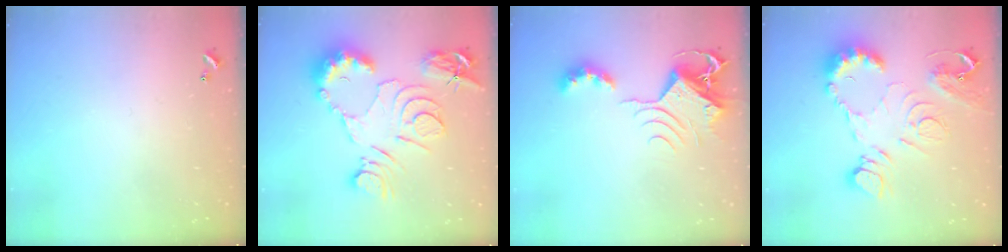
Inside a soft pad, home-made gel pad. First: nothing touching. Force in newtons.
{"total": 15.6, "press": 15.6, "slide": 1.3}
{"total": 8.4, "press": 8.4, "slide": 0.4}
{"total": 15.4, "press": 15.3, "slide": 1.0}